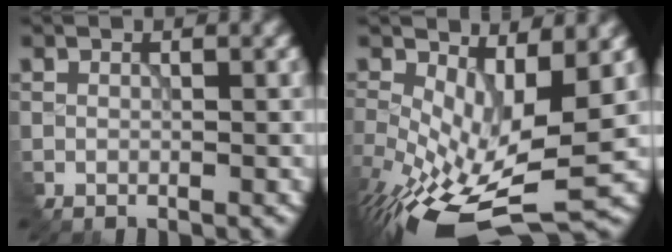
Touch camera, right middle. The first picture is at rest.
{"total": 9.9, "force": [-2.1, 4.5, 8.5], "torque": [-0.172, -0.034, -0.028]}